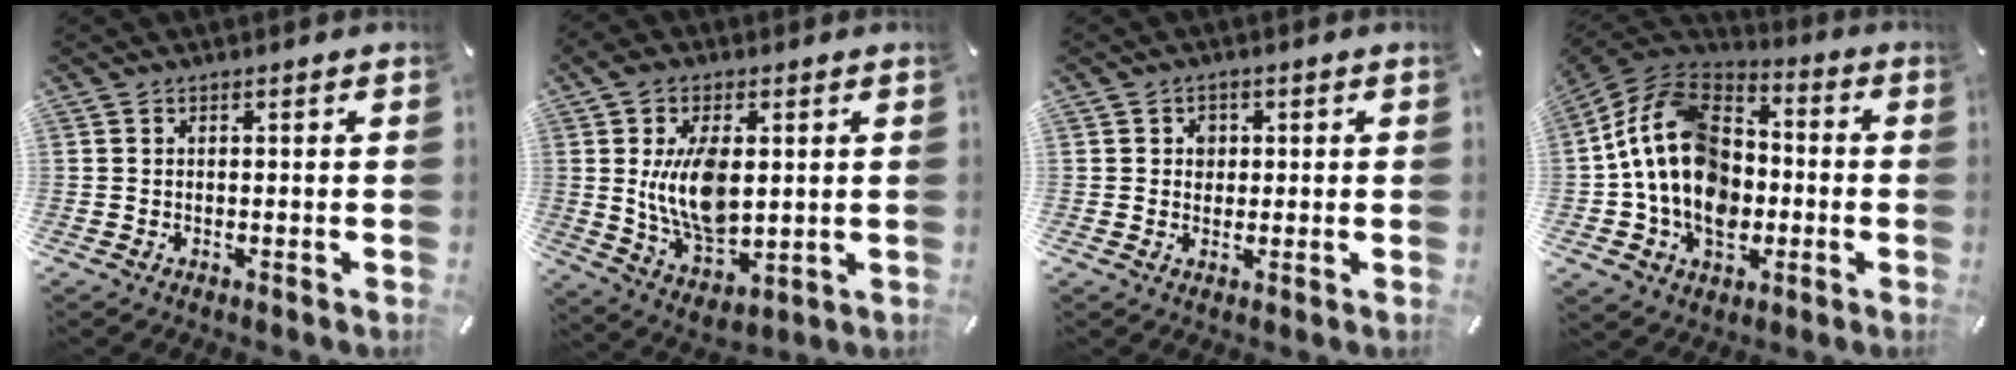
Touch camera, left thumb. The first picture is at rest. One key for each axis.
{"total": 15.6, "fx": 1.5, "fy": 9.5, "fz": 12.2, "tx": -0.248, "ty": -0.009, "tz": 0.028}
{"total": 2.8, "fx": 0.3, "fy": 2.6, "fz": 0.9, "tx": 0.001, "ty": -0.004, "tz": -0.002}
{"total": 18.4, "fx": -2.0, "fy": 14.4, "fz": 11.2, "tx": -0.233, "ty": 0.010, "tz": -0.040}